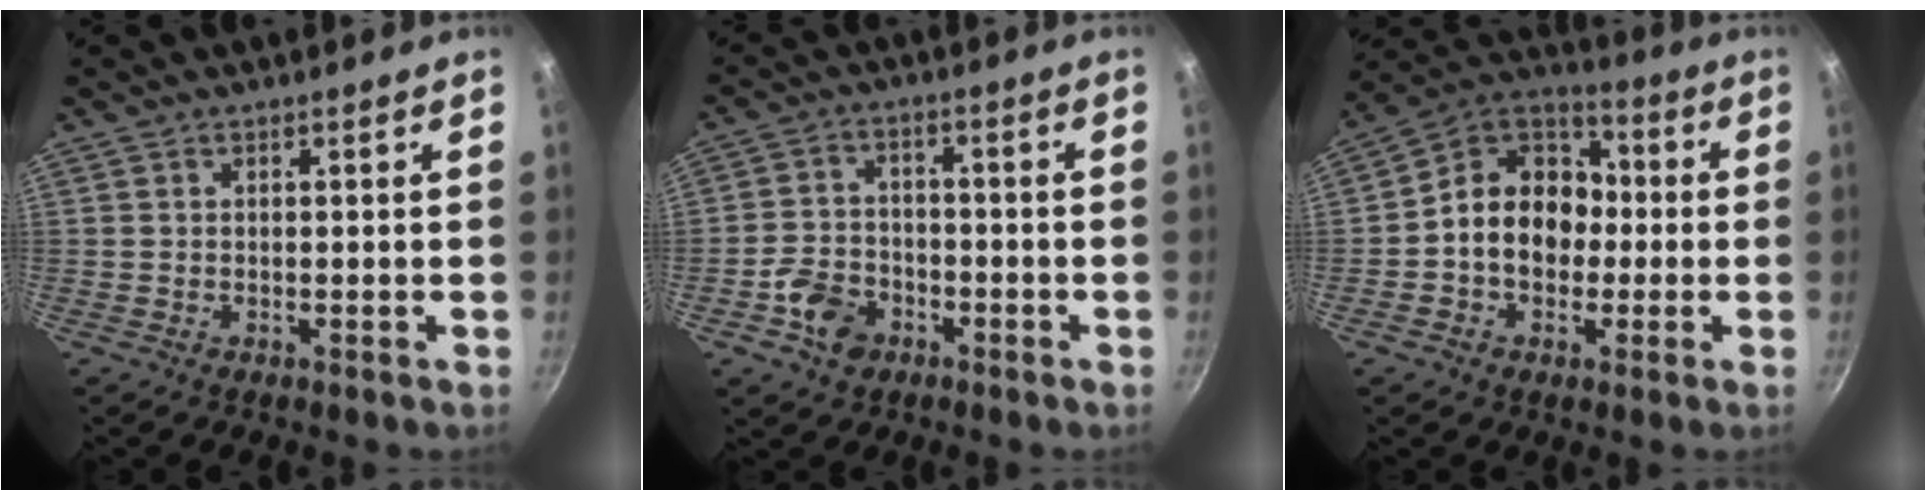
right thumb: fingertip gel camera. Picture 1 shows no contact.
{"total": 7.2, "force": [-3.5, 5.4, 3.3], "torque": [-0.050, 0.032, -0.068]}
{"total": 14.4, "force": [-1.2, 11.4, 8.6], "torque": [-0.093, 0.040, -0.041]}